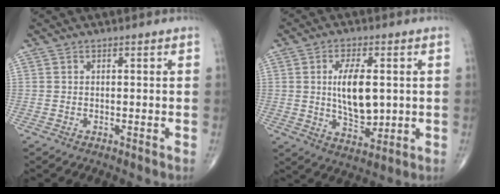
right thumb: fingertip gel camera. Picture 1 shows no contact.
{"total": 10.7, "force": [1.1, 5.3, 9.2], "torque": [-0.148, -0.012, 0.027]}